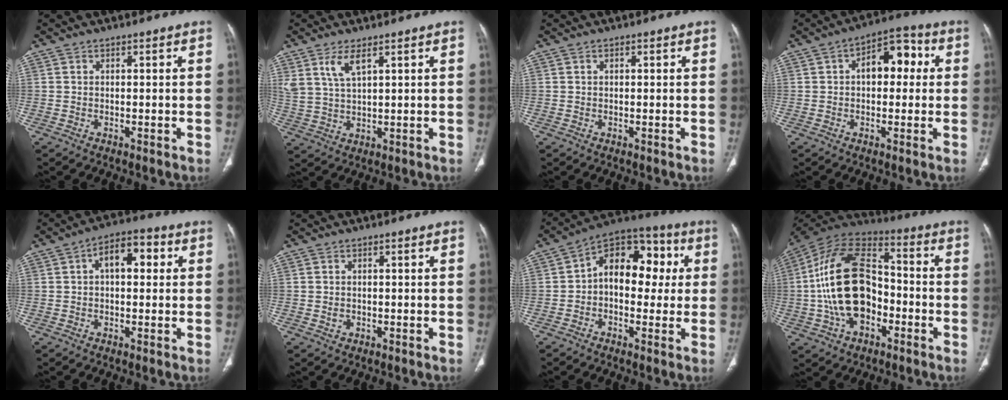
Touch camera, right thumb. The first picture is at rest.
{"total": 5.3, "force": [3.1, 1.6, 4.0], "torque": [-0.087, -0.016, 0.072]}
{"total": 0.0}
{"total": 9.5, "force": [1.5, 5.7, 7.4], "torque": [-0.078, 0.029, 0.014]}
{"total": 7.9, "force": [1.6, 4.4, 6.4], "torque": [-0.077, 0.022, 0.017]}
{"total": 1.2, "force": [-0.1, 1.0, 0.6], "torque": [-0.014, 0.001, 0.000]}
{"total": 15.0, "force": [1.4, 9.9, 11.3], "torque": [-0.116, 0.040, 0.008]}
{"total": 21.6, "force": [-3.5, 13.6, 16.4], "torque": [-0.293, 0.037, -0.065]}